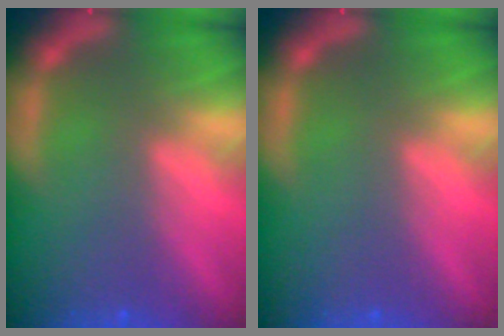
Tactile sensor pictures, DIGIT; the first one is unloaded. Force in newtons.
{"total": 0.0}